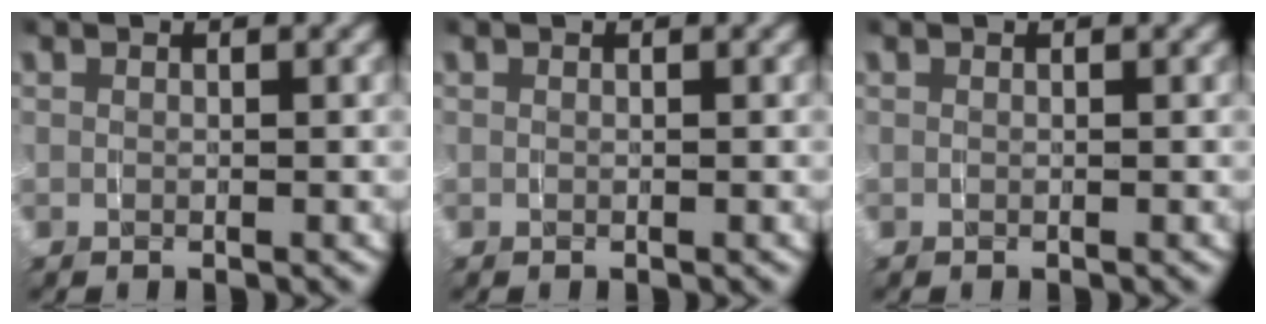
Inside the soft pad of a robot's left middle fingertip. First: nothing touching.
{"total": 0.0}
{"total": 0.0}